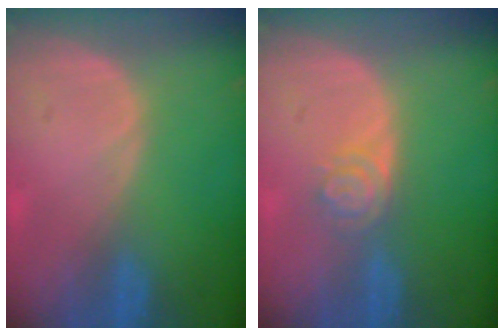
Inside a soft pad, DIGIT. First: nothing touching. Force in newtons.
{"total": 4.0, "press": 3.3, "slide": 2.1}